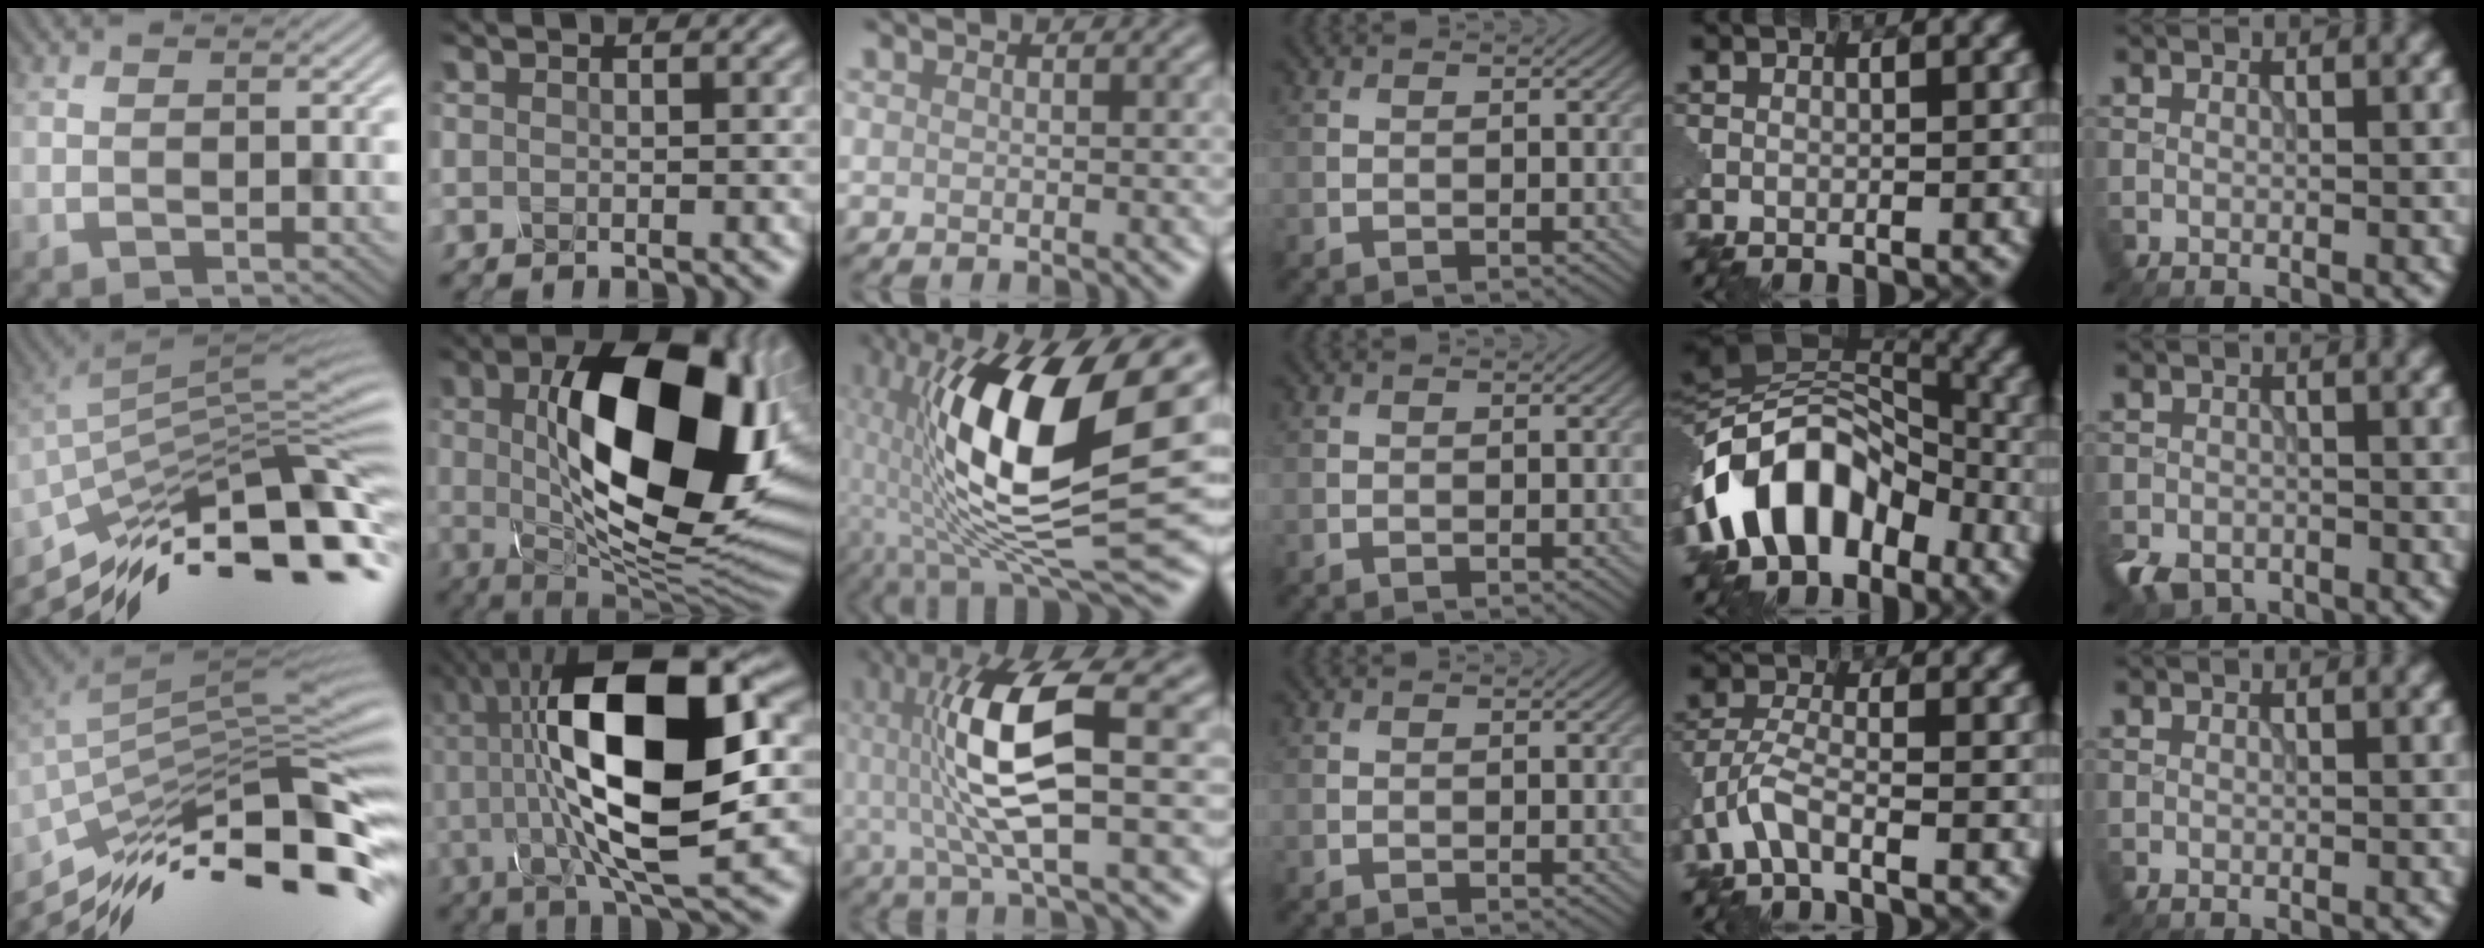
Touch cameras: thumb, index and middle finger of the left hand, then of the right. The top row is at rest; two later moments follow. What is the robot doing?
{"motion": "assemble", "object": "glue stick"}